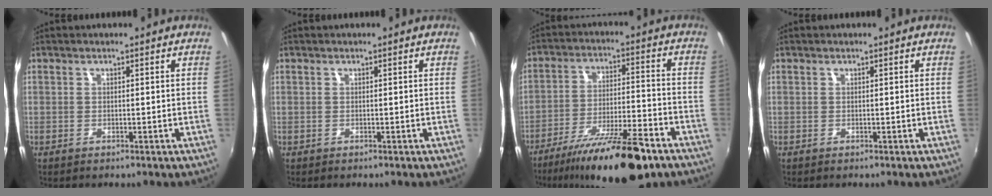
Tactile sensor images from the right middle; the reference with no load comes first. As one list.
[{"total": 0.0}, {"total": 19.1, "force": [-14.0, 3.8, 12.5], "torque": [-0.223, -0.026, -0.220]}, {"total": 0.0}]